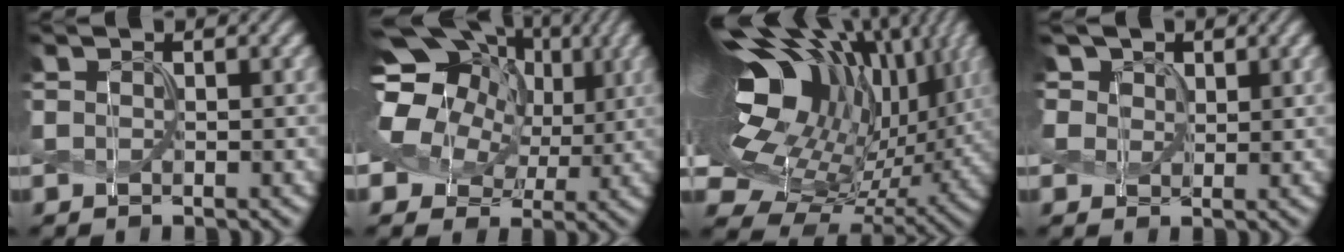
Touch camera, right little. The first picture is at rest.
{"total": 15.4, "force": [5.4, 11.2, 9.1], "torque": [-0.184, 0.040, 0.075]}
{"total": 19.0, "force": [5.0, 10.4, 15.0], "torque": [-0.264, 0.002, 0.108]}
{"total": 5.0, "force": [2.9, 3.5, 2.1], "torque": [-0.065, 0.005, 0.039]}